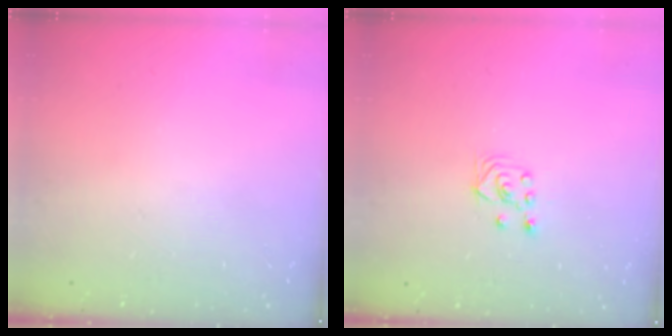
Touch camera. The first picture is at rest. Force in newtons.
{"total": 2.8, "press": 2.6, "slide": 1.1}